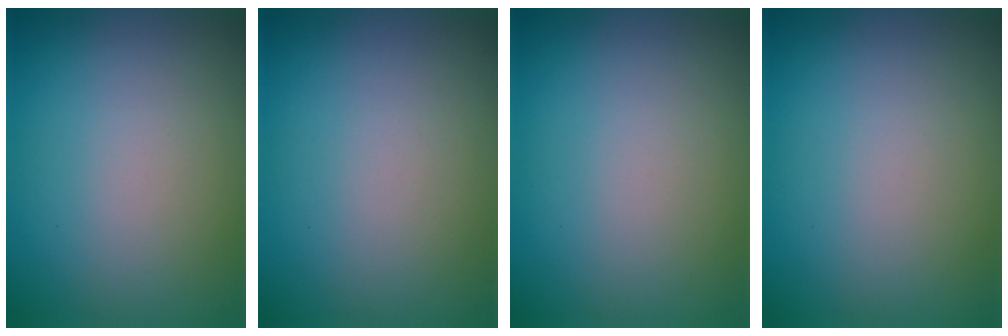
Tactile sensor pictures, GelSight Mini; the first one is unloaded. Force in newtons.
{"total": 0.0}
{"total": 0.0}
{"total": 0.0}